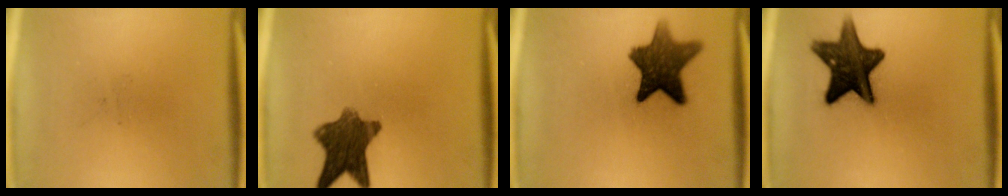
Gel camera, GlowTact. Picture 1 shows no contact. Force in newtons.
{"total": 9.5}
{"total": 11.0}
{"total": 13.7}